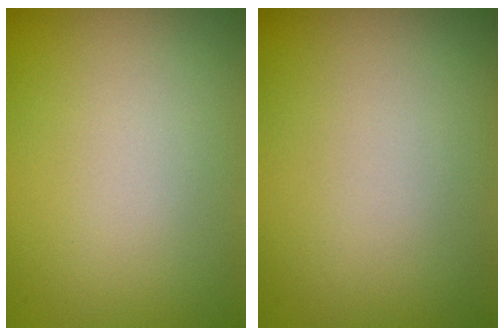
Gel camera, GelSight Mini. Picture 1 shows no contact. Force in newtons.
{"total": 0.0}